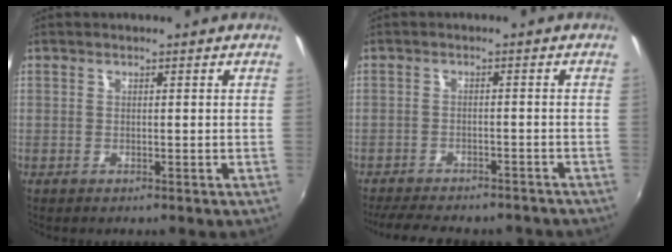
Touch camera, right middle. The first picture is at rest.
{"total": 13.1, "force": [-11.3, 3.5, 5.6], "torque": [-0.123, -0.018, -0.155]}